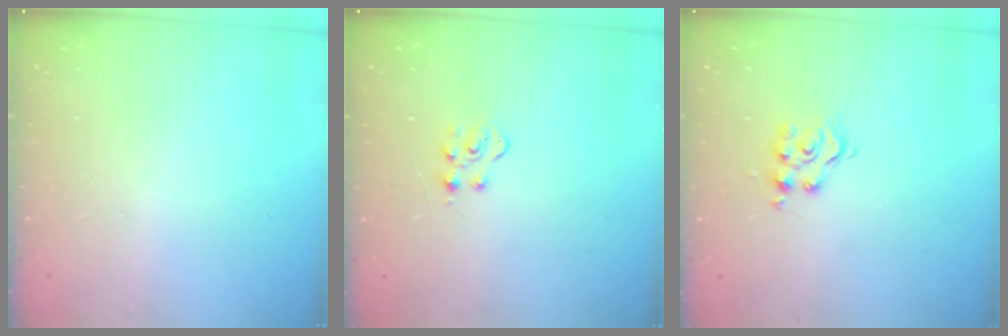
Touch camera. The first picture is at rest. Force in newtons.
{"total": 3.4, "press": 3.4, "slide": 0.3}
{"total": 6.0, "press": 6.0, "slide": 0.1}